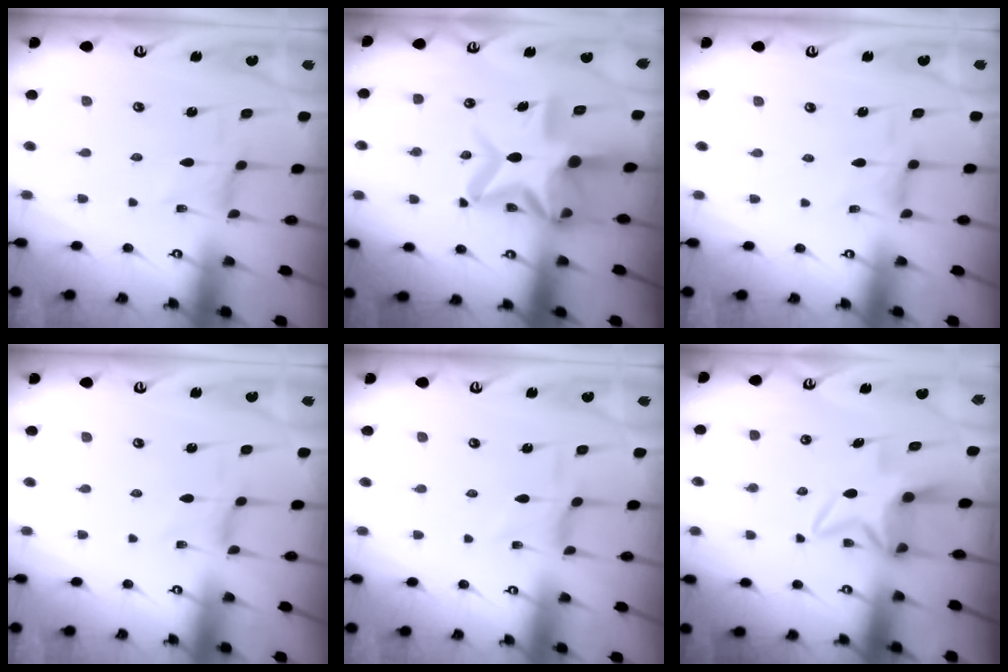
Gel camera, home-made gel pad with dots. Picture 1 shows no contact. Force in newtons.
{"total": 16.3, "press": 16.1, "slide": 2.4}
{"total": 1.7, "press": 1.6, "slide": 0.4}
{"total": 0.0}
{"total": 1.6, "press": 1.5, "slide": 0.5}
{"total": 6.2, "press": 6.2, "slide": 0.6}